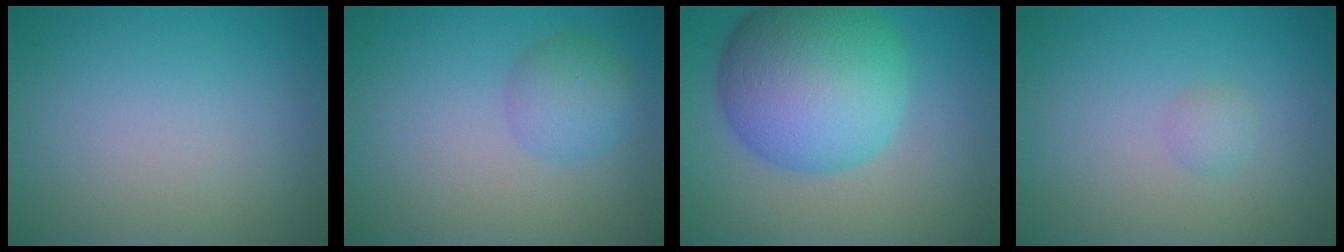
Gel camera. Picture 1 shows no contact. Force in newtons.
{"total": 2.8, "press": 2.8, "slide": 0.1}
{"total": 12.0, "press": 11.9, "slide": 0.2}
{"total": 1.0, "press": 1.0, "slide": 0.1}